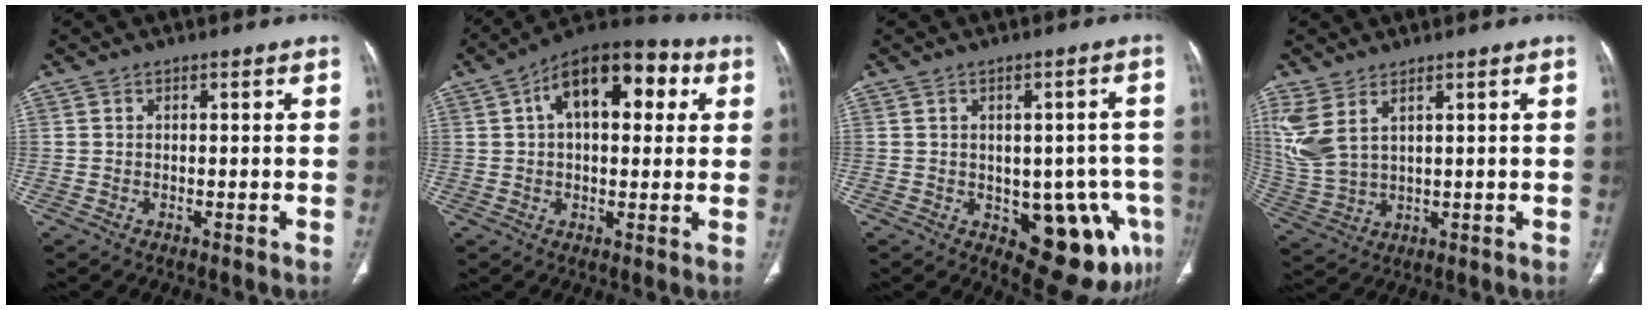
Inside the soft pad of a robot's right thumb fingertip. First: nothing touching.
{"total": 16.3, "force": [4.9, 8.6, 12.9], "torque": [-0.163, 0.027, 0.066]}
{"total": 12.9, "force": [-4.2, 6.8, 10.2], "torque": [-0.082, 0.012, -0.037]}
{"total": 9.2, "force": [4.3, 4.6, 6.7], "torque": [-0.166, -0.011, 0.105]}